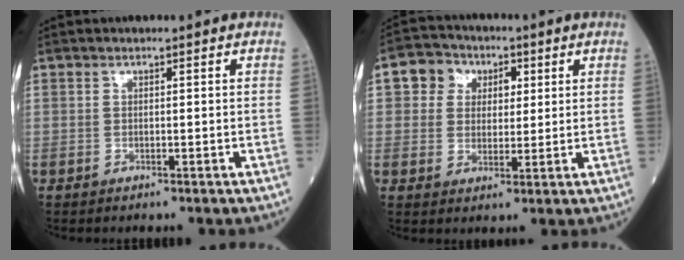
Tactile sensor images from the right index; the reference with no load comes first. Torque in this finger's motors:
{"motor_torque": [0.16, 0.12, 0.05, 0.01]}